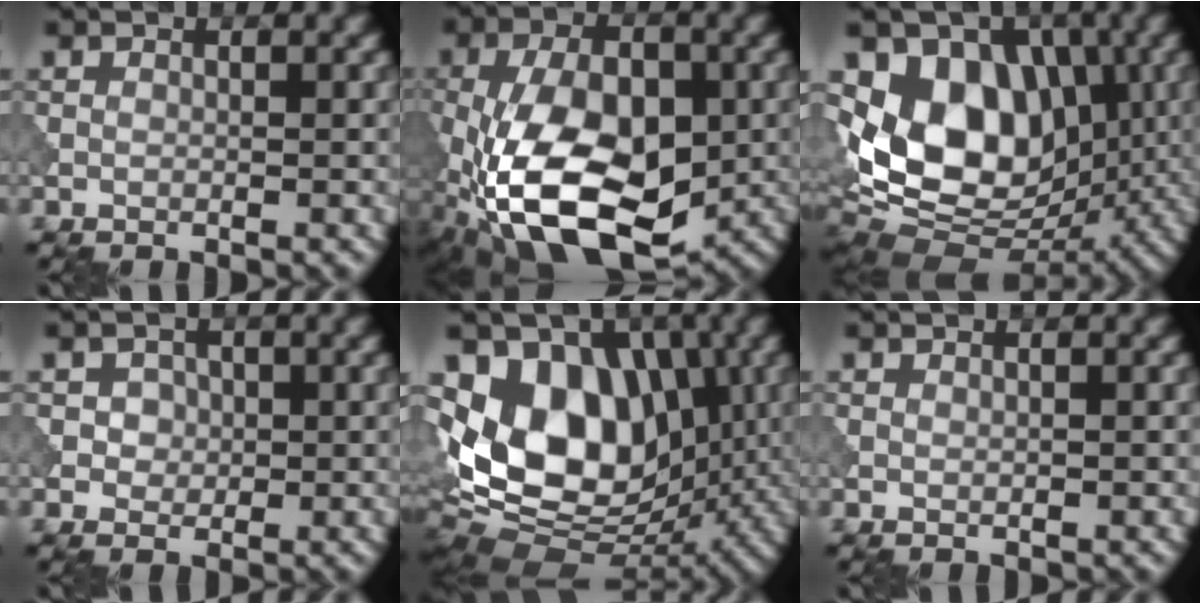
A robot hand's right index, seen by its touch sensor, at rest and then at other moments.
{"total": 14.6, "force": [-4.6, 8.0, 11.3], "torque": [-0.219, -0.017, -0.079]}
{"total": 12.6, "force": [1.0, 9.0, 8.8], "torque": [-0.143, -0.015, 0.012]}
{"total": 2.3, "force": [0.6, 2.0, 0.9], "torque": [-0.013, -0.001, 0.011]}
{"total": 15.0, "force": [1.1, 10.5, 10.6], "torque": [-0.170, 0.004, 0.022]}
{"total": 0.0}